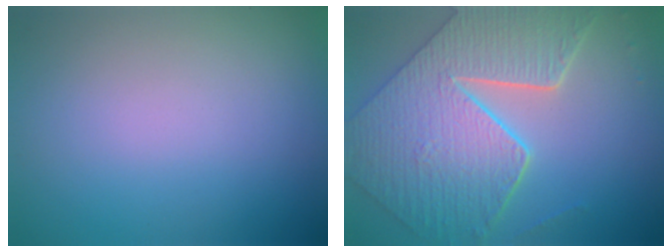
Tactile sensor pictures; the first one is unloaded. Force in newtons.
{"total": 9.2, "press": 6.8, "slide": 6.2}